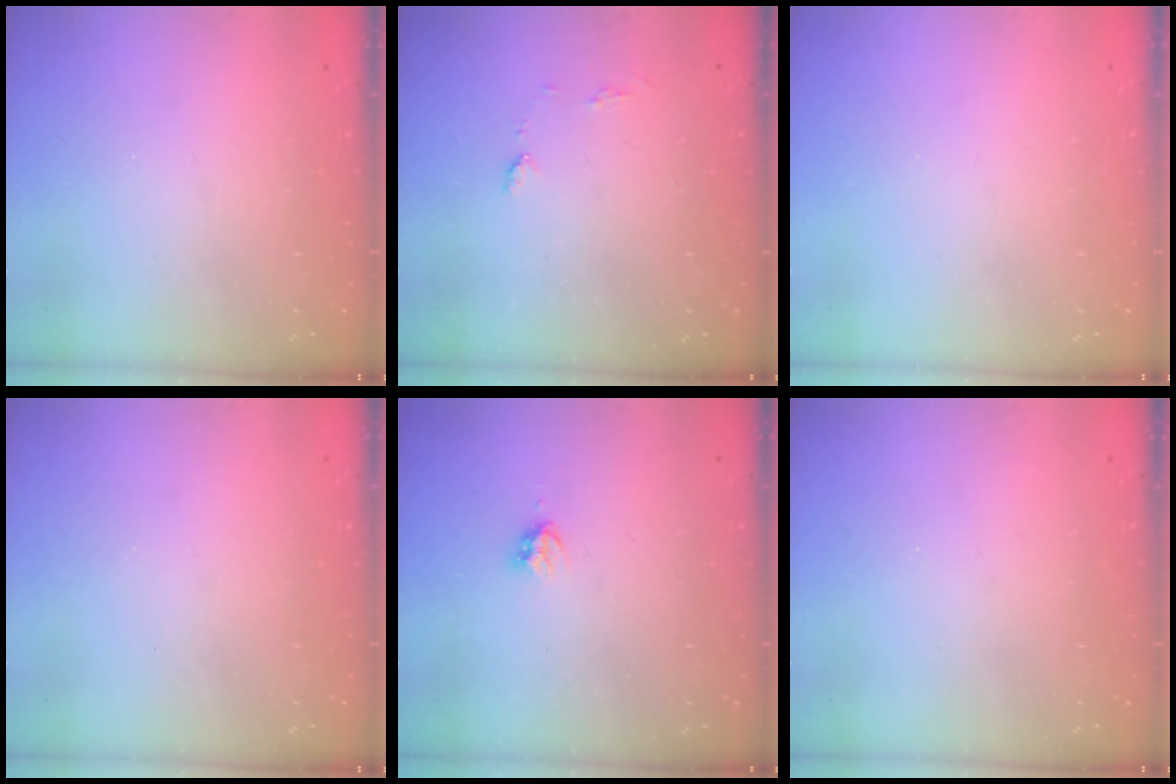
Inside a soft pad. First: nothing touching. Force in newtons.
{"total": 5.4, "press": 5.4, "slide": 0.6}
{"total": 0.0}
{"total": 0.0}
{"total": 3.2, "press": 3.1, "slide": 0.5}
{"total": 0.0}